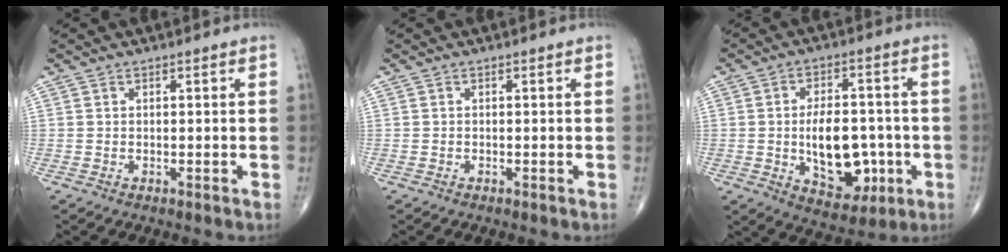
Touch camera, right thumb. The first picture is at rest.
{"total": 0.0}
{"total": 13.8, "force": [-2.3, 8.1, 10.9], "torque": [-0.130, 0.012, -0.021]}